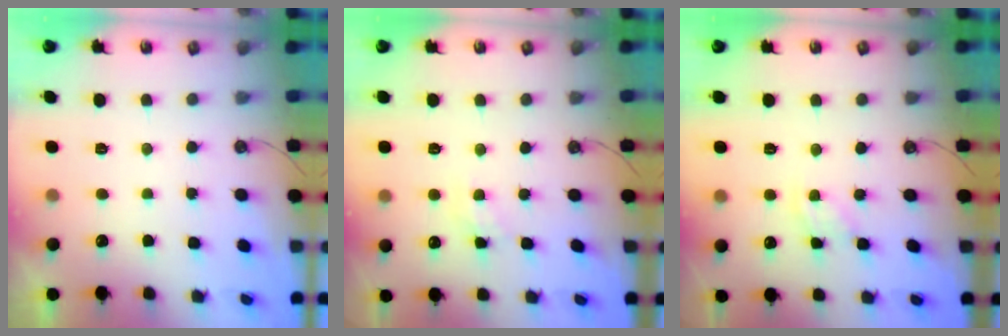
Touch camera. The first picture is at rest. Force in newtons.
{"total": 4.5, "press": 4.5, "slide": 0.6}
{"total": 2.7, "press": 2.6, "slide": 0.4}